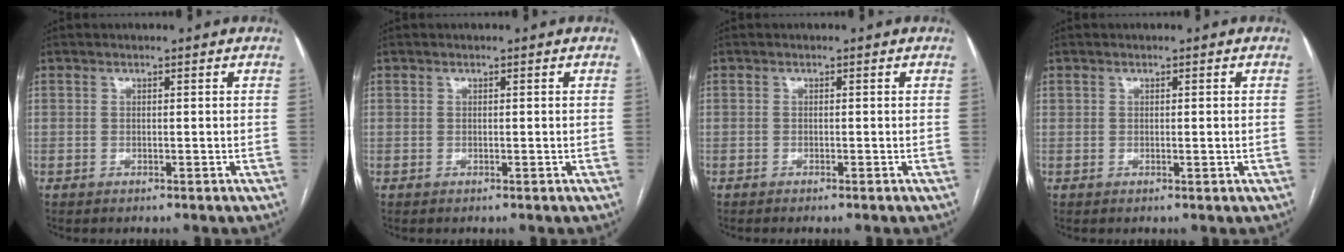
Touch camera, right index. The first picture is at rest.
{"total": 0.0}
{"total": 0.6, "force": [-0.5, -0.1, 0.3], "torque": [-0.006, 0.001, -0.008]}
{"total": 0.9, "force": [0.1, 0.3, 0.8], "torque": [-0.017, 0.001, 0.007]}